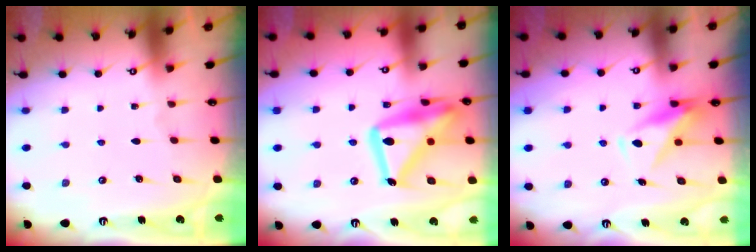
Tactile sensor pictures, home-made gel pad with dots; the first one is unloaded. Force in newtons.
{"total": 22.3, "press": 22.3, "slide": 1.6}
{"total": 10.0, "press": 10.0, "slide": 1.0}